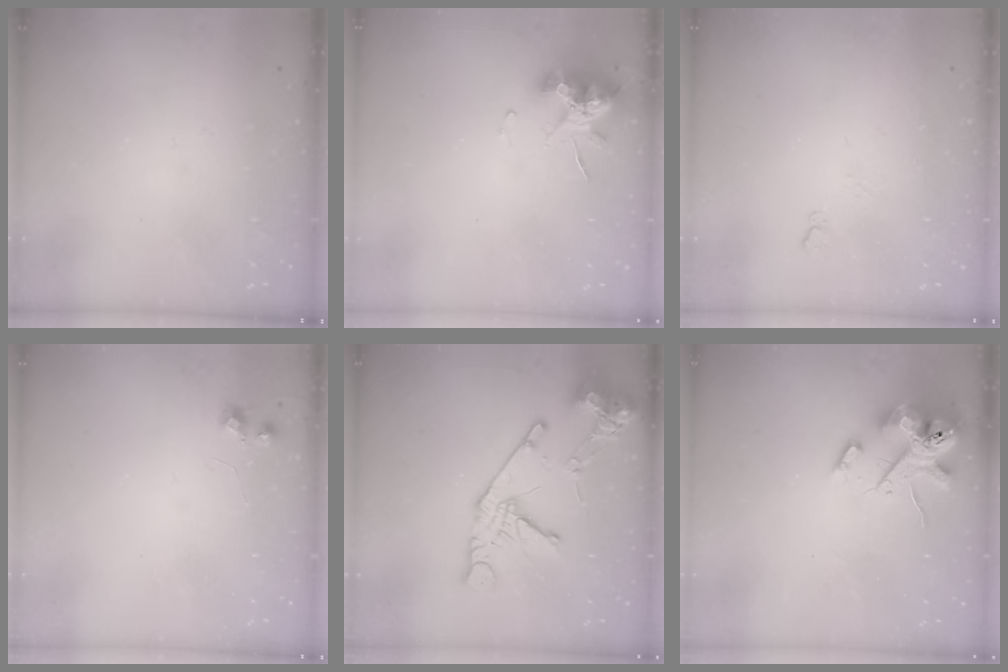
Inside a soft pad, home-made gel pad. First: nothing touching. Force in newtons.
{"total": 10.9, "press": 10.8, "slide": 1.6}
{"total": 4.2, "press": 4.1, "slide": 0.7}
{"total": 4.3, "press": 4.2, "slide": 0.6}
{"total": 14.8, "press": 14.7, "slide": 1.7}
{"total": 16.2, "press": 16.0, "slide": 2.6}